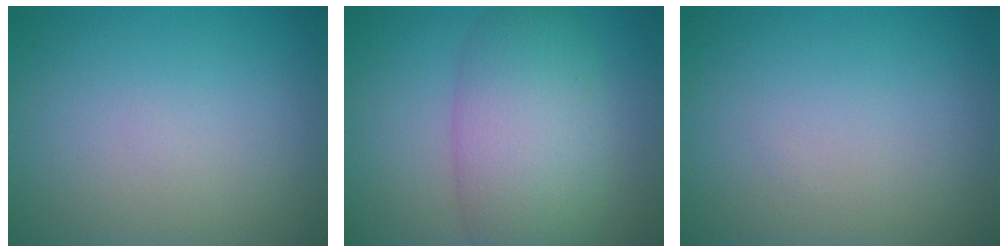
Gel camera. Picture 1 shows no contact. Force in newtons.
{"total": 7.6, "press": 7.6, "slide": 0.2}
{"total": 0.0}